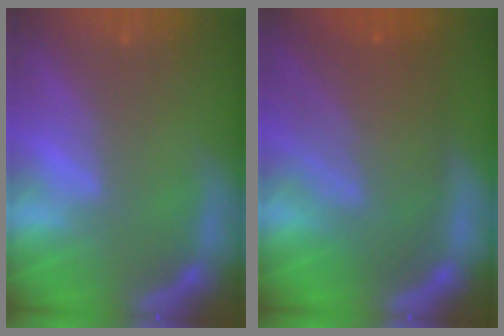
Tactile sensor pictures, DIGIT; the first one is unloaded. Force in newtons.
{"total": 9.5}